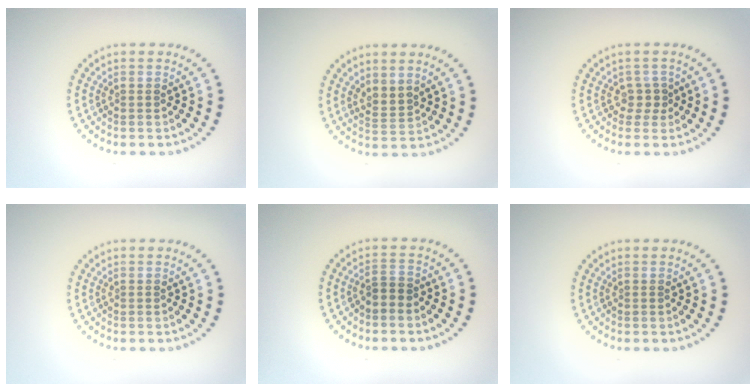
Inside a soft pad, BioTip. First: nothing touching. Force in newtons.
{"total": 1.7, "press": 1.4, "slide": 1.1}
{"total": 1.4, "press": 1.0, "slide": 1.0}
{"total": 0.0}
{"total": 1.6, "press": 1.4, "slide": 0.8}
{"total": 0.0}